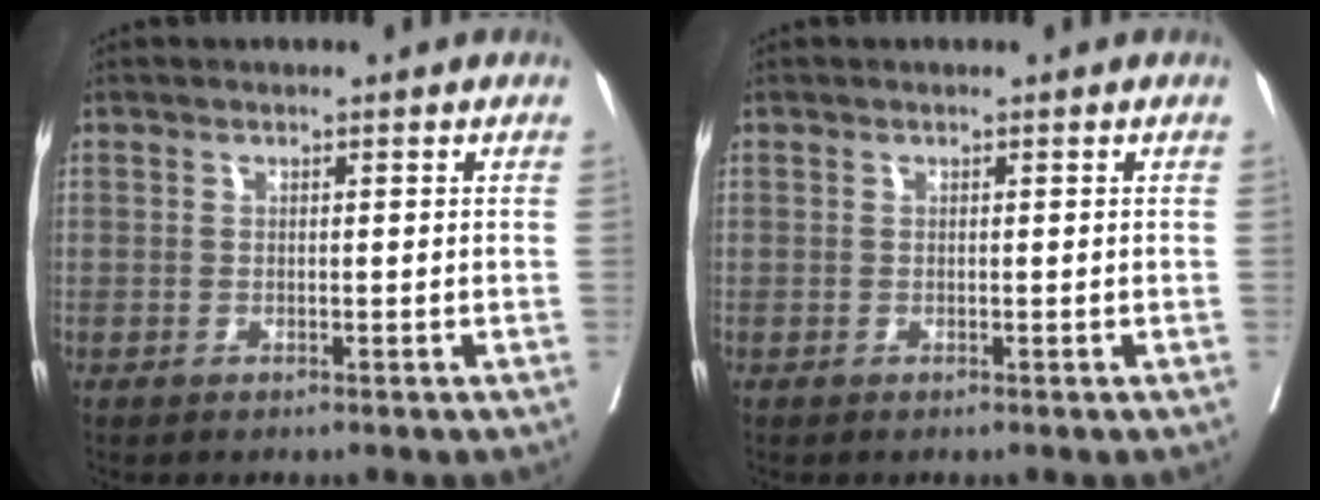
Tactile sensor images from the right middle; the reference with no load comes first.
{"total": 0.0}